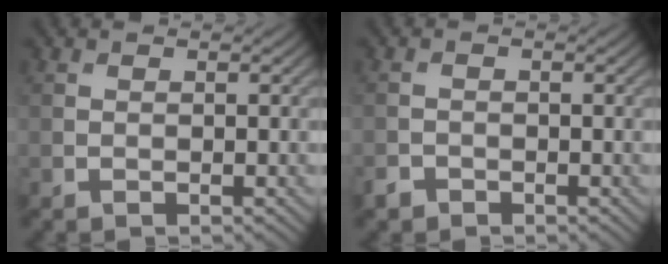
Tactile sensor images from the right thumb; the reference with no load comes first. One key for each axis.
{"total": 1.3, "fx": -1.0, "fy": 0.7, "fz": 0.2, "tx": -0.003, "ty": -0.001, "tz": -0.023}